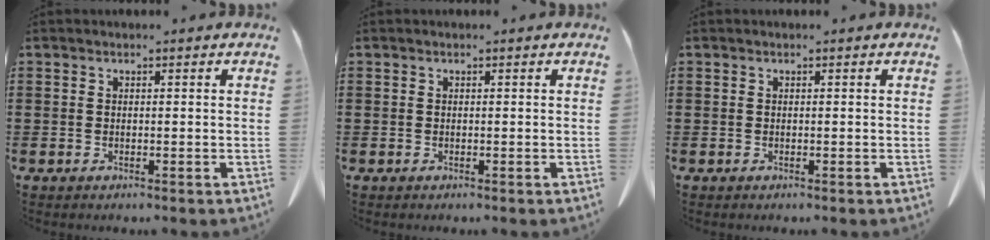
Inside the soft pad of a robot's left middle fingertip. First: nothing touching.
{"total": 0.0}
{"total": 0.0}